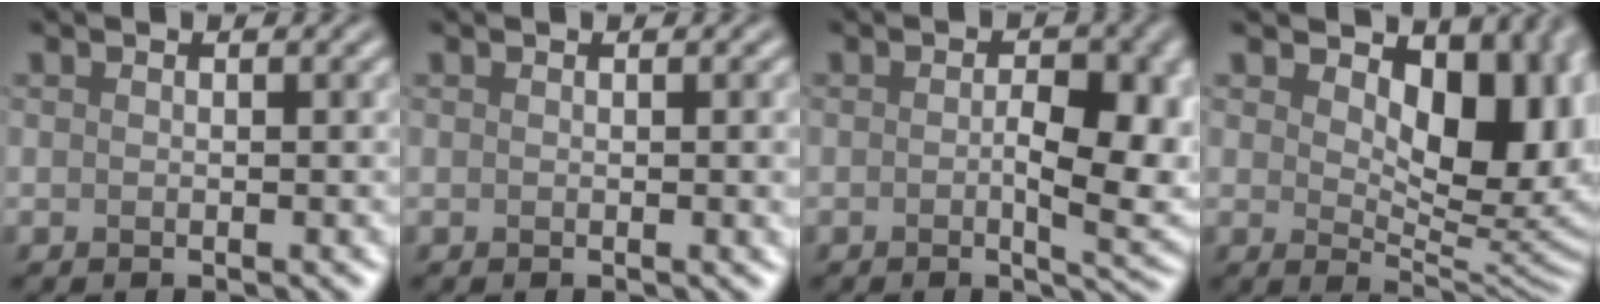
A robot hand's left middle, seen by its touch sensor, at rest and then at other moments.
{"total": 1.4, "force": [0.1, 0.4, 1.3], "torque": [-0.012, 0.001, -0.002]}
{"total": 6.1, "force": [-0.3, 2.4, 5.6], "torque": [-0.075, -0.010, -0.003]}
{"total": 10.2, "force": [2.8, 5.7, 7.9], "torque": [-0.111, -0.014, 0.046]}